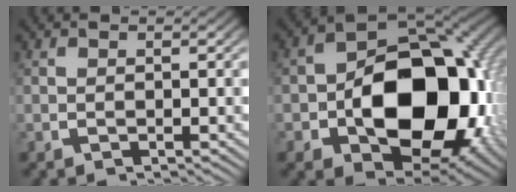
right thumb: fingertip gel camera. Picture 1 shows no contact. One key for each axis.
{"total": 20.2, "fx": -2.6, "fy": 13.0, "fz": 15.3, "tx": -0.272, "ty": -0.058, "tz": -0.013}